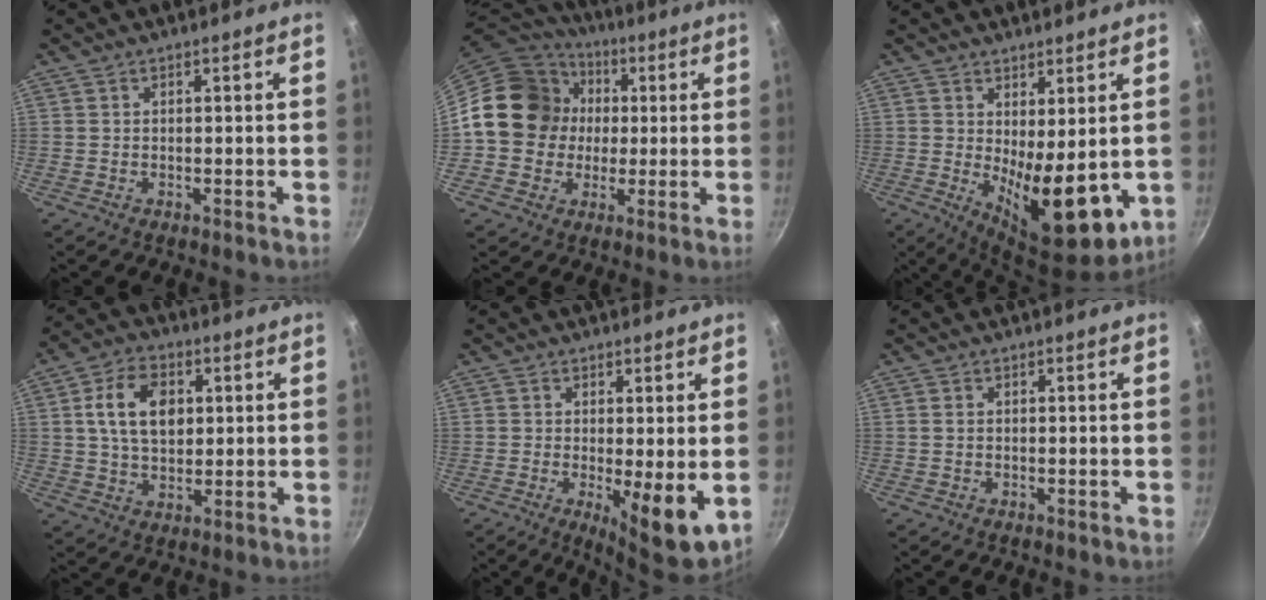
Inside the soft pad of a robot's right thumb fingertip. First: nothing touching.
{"total": 17.2, "force": [1.3, 15.2, 7.8], "torque": [-0.108, 0.032, 0.013]}
{"total": 11.8, "force": [0.1, 4.9, 10.8], "torque": [-0.137, -0.028, 0.016]}
{"total": 11.1, "force": [2.4, 7.3, 7.9], "torque": [-0.120, 0.001, 0.039]}
{"total": 7.8, "force": [-0.7, 2.2, 7.5], "torque": [-0.100, -0.019, -0.003]}
{"total": 0.6, "force": [0.1, 0.4, 0.4], "torque": [-0.006, 0.002, 0.000]}